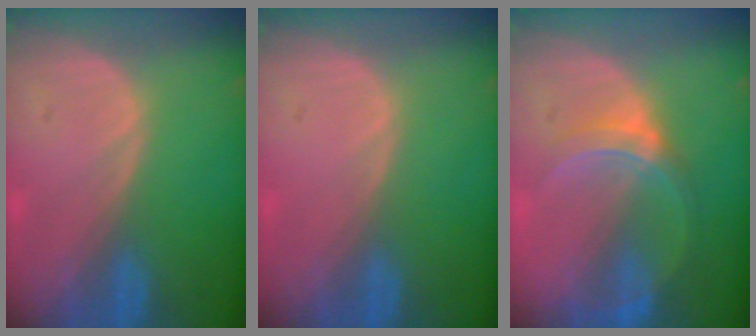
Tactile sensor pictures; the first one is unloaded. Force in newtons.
{"total": 0.0}
{"total": 6.0, "press": 5.6, "slide": 2.0}